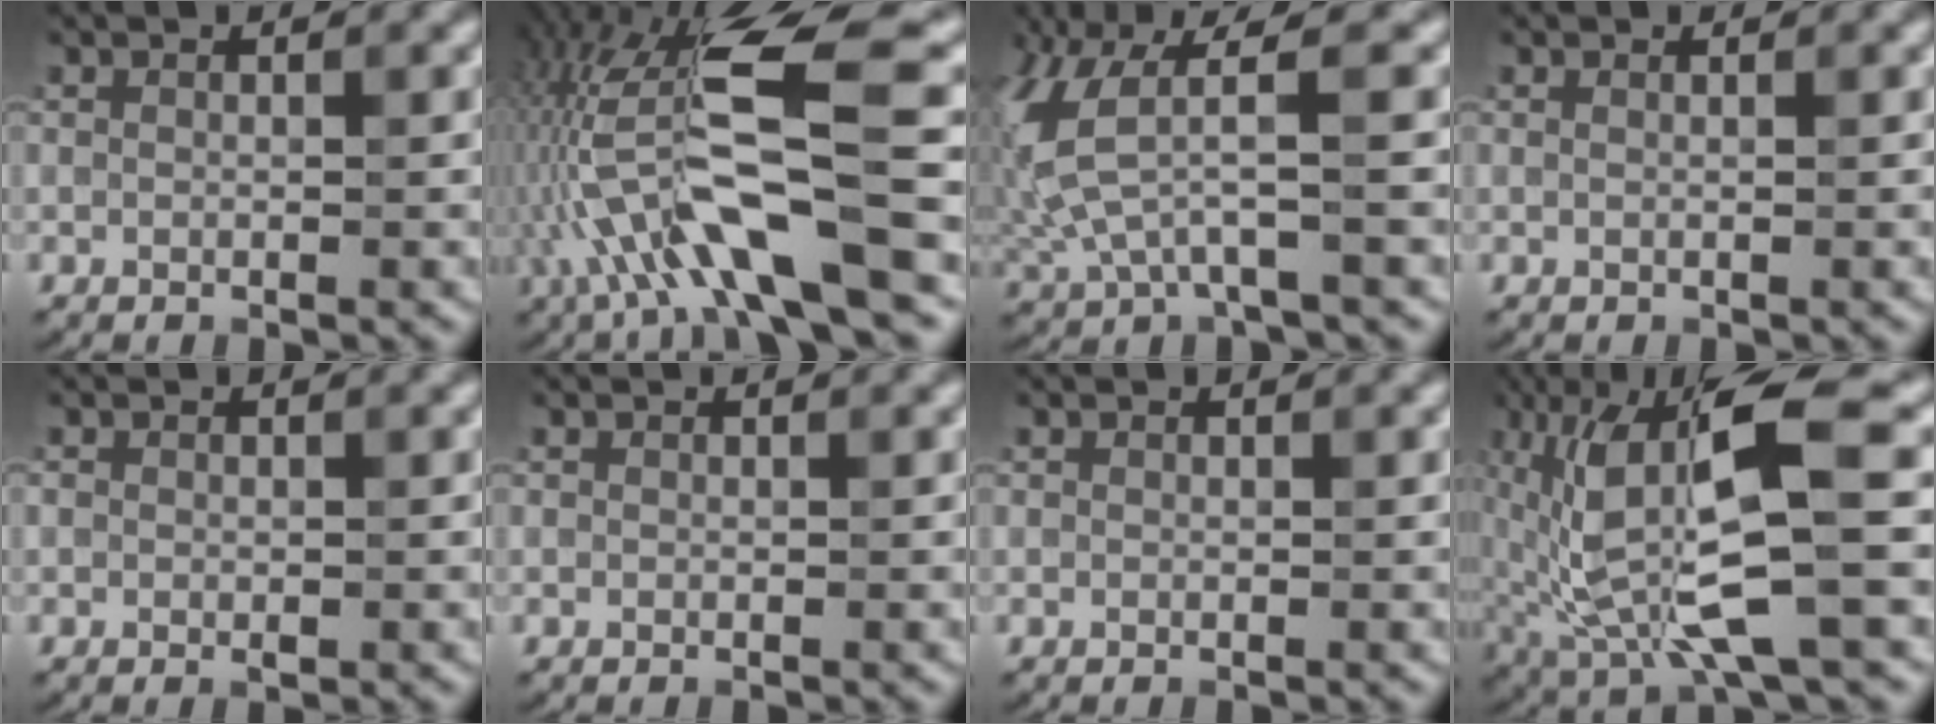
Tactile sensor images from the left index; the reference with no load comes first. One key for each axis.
{"total": 11.3, "fx": -3.1, "fy": 2.9, "fz": 10.5, "tx": -0.199, "ty": 0.013, "tz": -0.055}
{"total": 5.8, "fx": 0.7, "fy": 1.8, "fz": 5.4, "tx": -0.138, "ty": -0.004, "tz": 0.017}
{"total": 0.9, "fx": 0.4, "fy": 0.4, "fz": 0.7, "tx": -0.006, "ty": -0.004, "tz": -0.006}
{"total": 0.9, "fx": -0.1, "fy": 0.6, "fz": 0.6, "tx": -0.010, "ty": -0.001, "tz": -0.003}
{"total": 0.0}
{"total": 0.0}
{"total": 12.4, "fx": 0.4, "fy": 4.0, "fz": 11.8, "tx": -0.234, "ty": -0.017, "tz": 0.014}